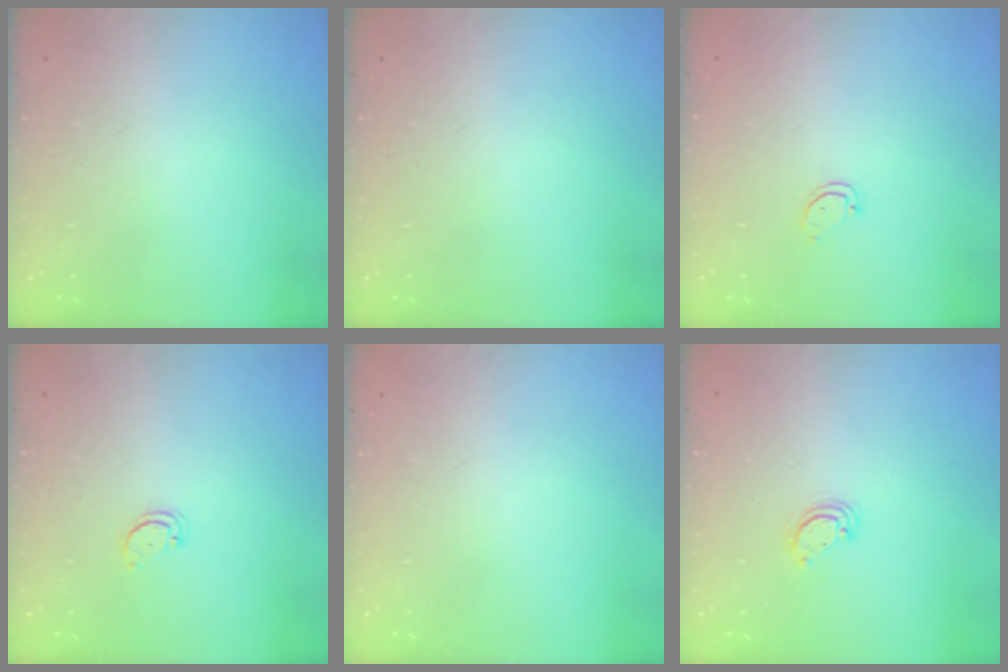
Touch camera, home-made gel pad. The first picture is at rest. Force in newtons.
{"total": 0.0}
{"total": 2.5, "press": 2.5, "slide": 0.3}
{"total": 2.2, "press": 2.1, "slide": 0.4}
{"total": 0.0}
{"total": 3.4, "press": 3.3, "slide": 0.4}